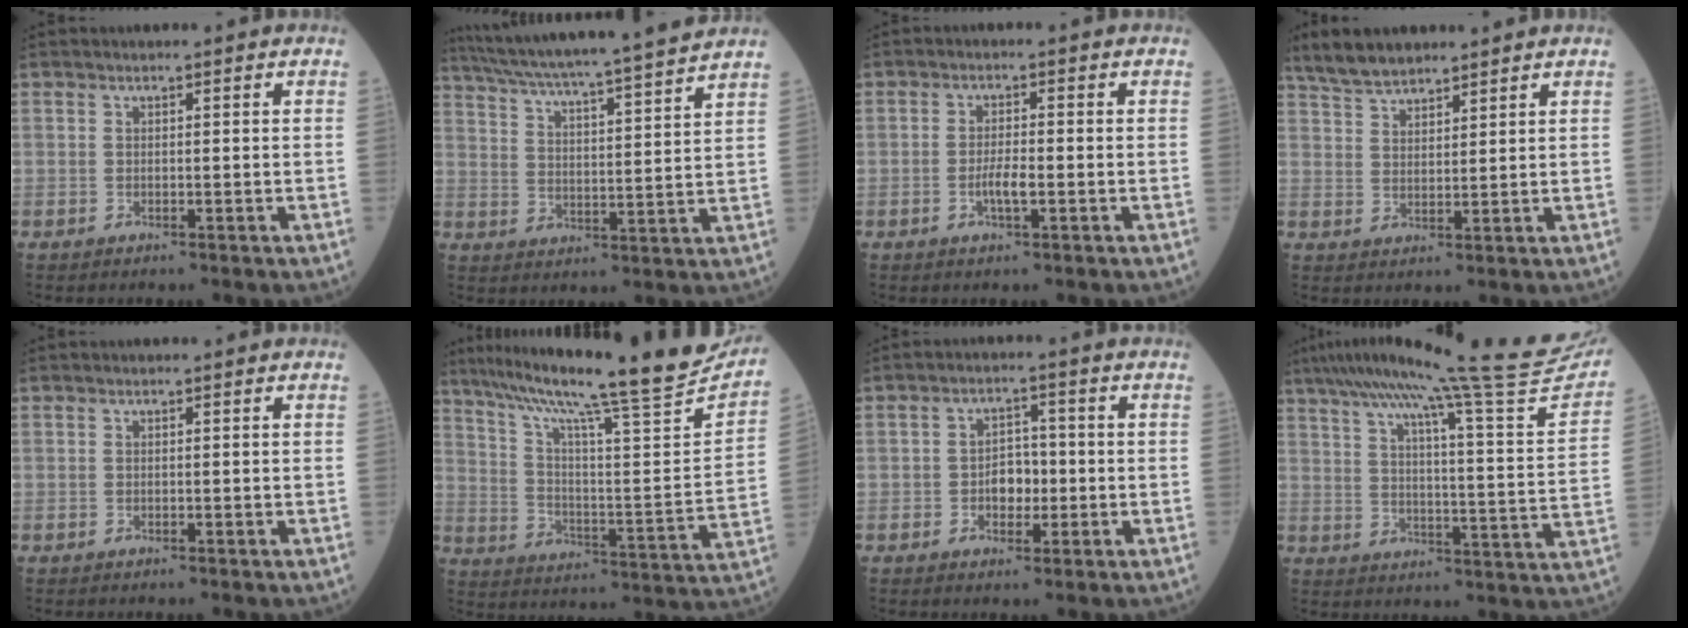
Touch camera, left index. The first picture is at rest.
{"total": 19.9, "force": [17.9, -1.1, 8.8], "torque": [-0.159, -0.009, 0.262]}
{"total": 2.8, "force": [-0.9, 0.5, 2.6], "torque": [-0.053, 0.001, -0.017]}
{"total": 7.1, "force": [6.3, 1.7, 2.9], "torque": [-0.067, 0.021, 0.124]}
{"total": 0.0}
{"total": 27.4, "force": [23.4, 0.6, 14.2], "torque": [-0.239, -0.049, 0.328]}
{"total": 4.0, "force": [-0.8, 2.6, 2.9], "torque": [-0.047, 0.010, -0.014]}
{"total": 27.0, "force": [23.8, -1.3, 12.7], "torque": [-0.204, -0.064, 0.308]}